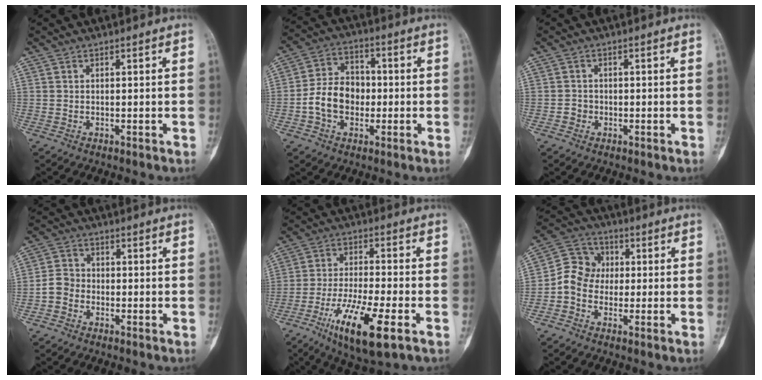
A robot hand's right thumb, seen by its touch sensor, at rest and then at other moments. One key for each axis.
{"total": 10.2, "fx": -1.7, "fy": 7.7, "fz": 6.4, "tx": -0.091, "ty": 0.032, "tz": -0.038}
{"total": 1.5, "fx": -0.6, "fy": 1.4, "fz": 0.3, "tx": 0.004, "ty": 0.008, "tz": -0.014}
{"total": 4.1, "fx": -1.6, "fy": 3.4, "fz": 1.7, "tx": -0.021, "ty": 0.015, "tz": -0.039}
{"total": 15.6, "fx": -7.0, "fy": 4.0, "fz": 13.3, "tx": -0.251, "ty": 0.008, "tz": -0.116}
{"total": 7.7, "fx": -0.9, "fy": 6.8, "fz": 3.6, "tx": -0.041, "ty": 0.030, "tz": -0.033}